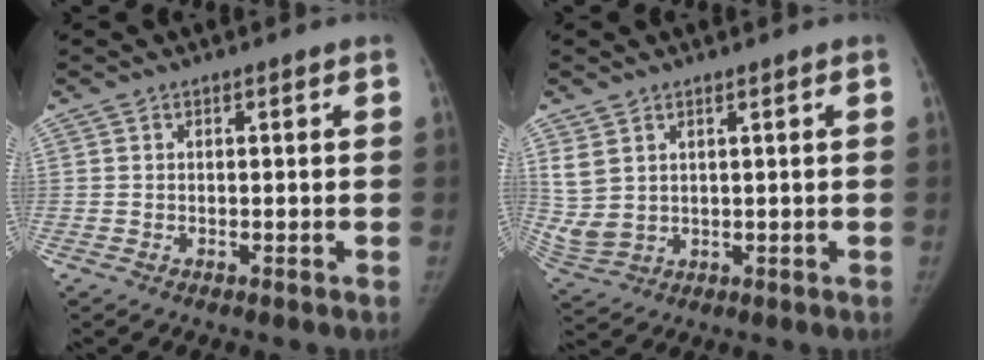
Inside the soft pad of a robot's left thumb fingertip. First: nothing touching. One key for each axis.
{"total": 6.2, "fx": 2.5, "fy": 4.2, "fz": 3.8, "tx": -0.083, "ty": -0.011, "tz": 0.066}